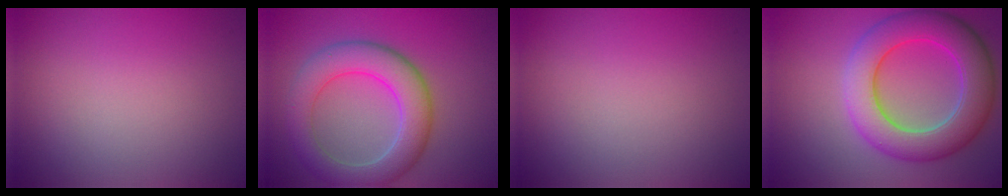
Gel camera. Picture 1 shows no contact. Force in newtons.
{"total": 6.5, "press": 6.5, "slide": 0.7}
{"total": 0.0}
{"total": 8.4, "press": 8.4, "slide": 0.5}